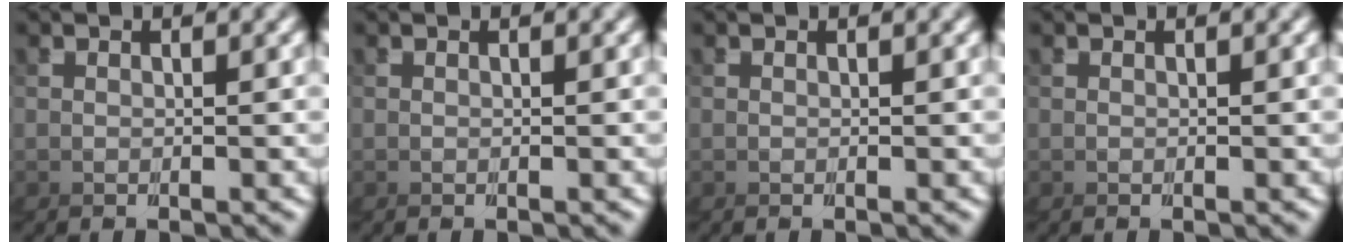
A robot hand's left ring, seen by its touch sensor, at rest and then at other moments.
{"total": 0.0}
{"total": 0.0}
{"total": 0.0}